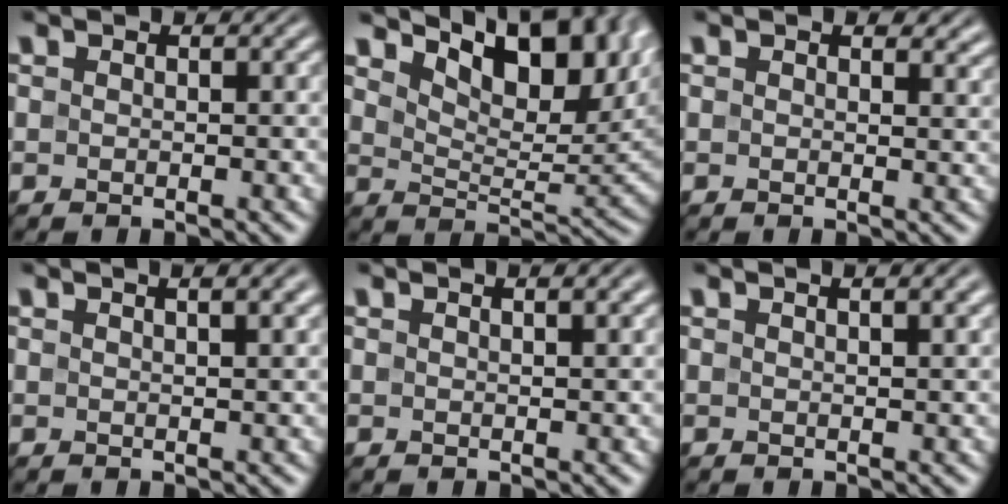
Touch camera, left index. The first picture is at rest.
{"total": 10.9, "force": [6.2, 4.3, 7.9], "torque": [-0.115, 0.011, 0.098]}
{"total": 2.1, "force": [1.5, 1.1, 1.0], "torque": [-0.017, -0.004, 0.024]}
{"total": 3.3, "force": [2.0, 1.0, 2.4], "torque": [-0.009, 0.017, 0.009]}
{"total": 1.8, "force": [1.2, 0.4, 1.3], "torque": [-0.009, 0.004, 0.015]}
{"total": 2.4, "force": [1.5, 0.6, 1.7], "torque": [-0.010, 0.006, 0.017]}